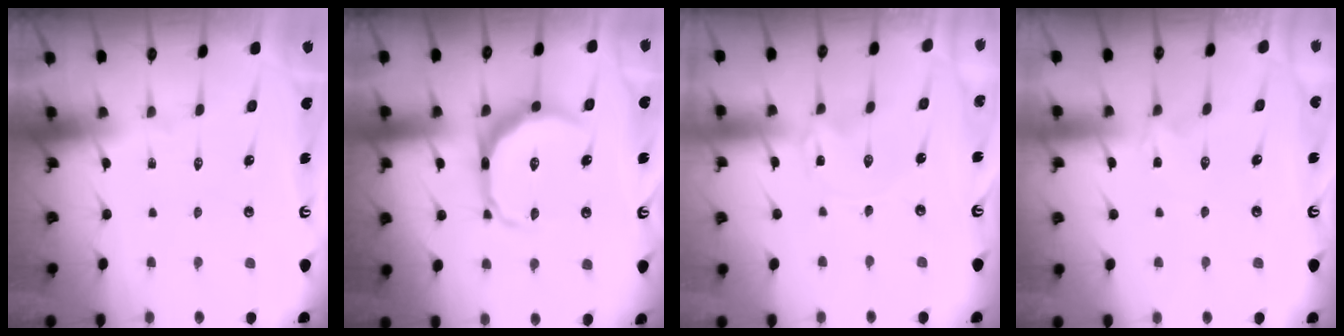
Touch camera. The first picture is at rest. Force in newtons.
{"total": 11.6, "press": 11.6, "slide": 0.4}
{"total": 0.0}
{"total": 1.5, "press": 1.4, "slide": 0.6}